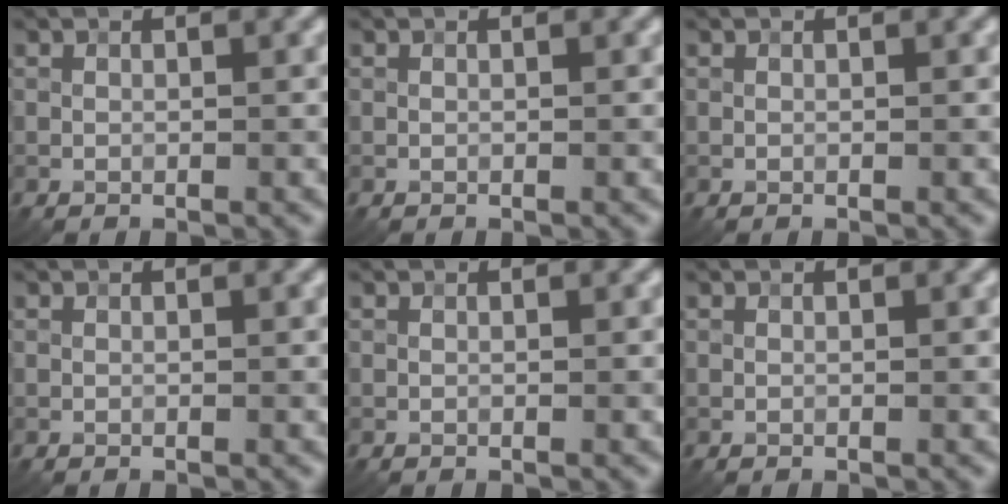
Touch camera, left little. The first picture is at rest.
{"total": 0.0}
{"total": 0.0}
{"total": 0.0}
{"total": 0.0}
{"total": 0.0}